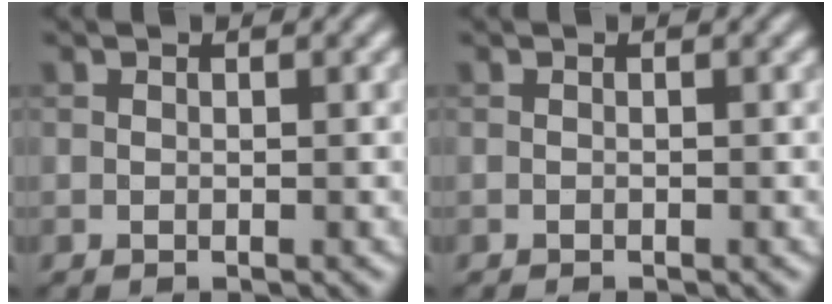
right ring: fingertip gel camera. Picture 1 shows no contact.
{"total": 0.0}